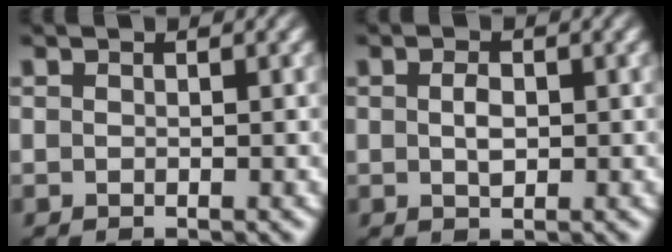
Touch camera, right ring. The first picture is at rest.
{"total": 1.2, "force": [-0.1, 0.5, 1.0], "torque": [-0.024, -0.007, 0.002]}